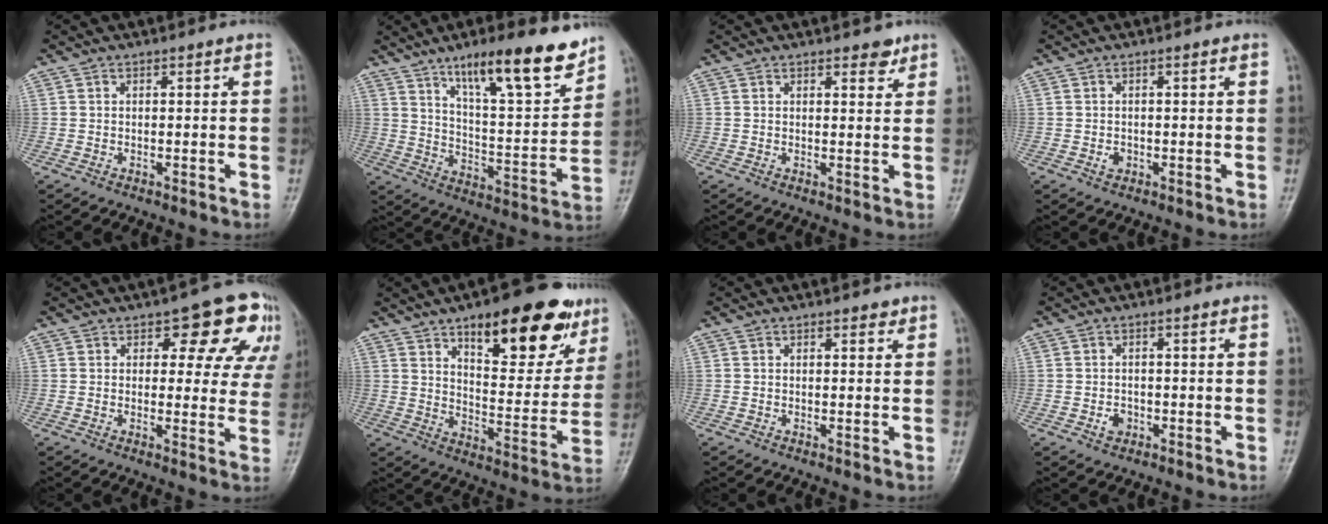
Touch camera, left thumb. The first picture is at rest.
{"total": 17.6, "force": [12.1, 4.0, 12.2], "torque": [-0.160, -0.069, 0.199]}
{"total": 2.6, "force": [1.9, 1.1, 1.3], "torque": [-0.003, -0.011, 0.024]}
{"total": 1.2, "force": [-0.3, 1.0, 0.6], "torque": [-0.005, 0.002, -0.003]}
{"total": 10.8, "force": [5.6, 5.8, 7.2], "torque": [-0.030, -0.021, 0.059]}
{"total": 22.0, "force": [13.0, 8.6, 15.5], "torque": [-0.161, -0.053, 0.192]}
{"total": 1.3, "force": [1.0, 0.6, 0.7], "torque": [-0.002, -0.005, 0.011]}
{"total": 2.0, "force": [-0.7, 1.7, 1.0], "torque": [-0.008, 0.003, -0.010]}